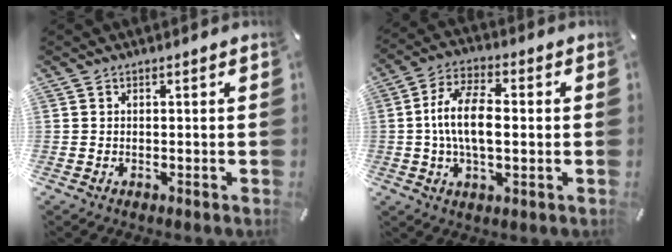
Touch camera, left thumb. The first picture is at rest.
{"total": 10.5, "force": [0.0, 4.9, 9.3], "torque": [-0.190, 0.006, -0.002]}